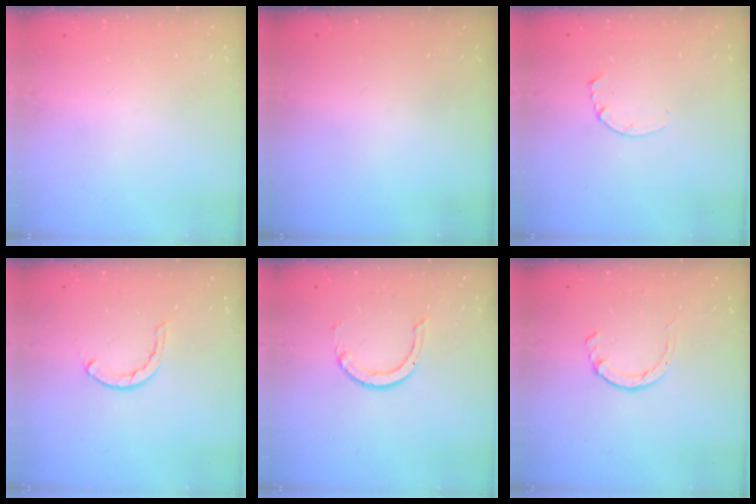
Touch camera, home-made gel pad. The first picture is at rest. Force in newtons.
{"total": 0.0}
{"total": 3.5, "press": 3.5, "slide": 0.4}
{"total": 1.6, "press": 1.5, "slide": 0.4}
{"total": 2.8, "press": 2.8, "slide": 0.2}
{"total": 1.4, "press": 1.3, "slide": 0.3}